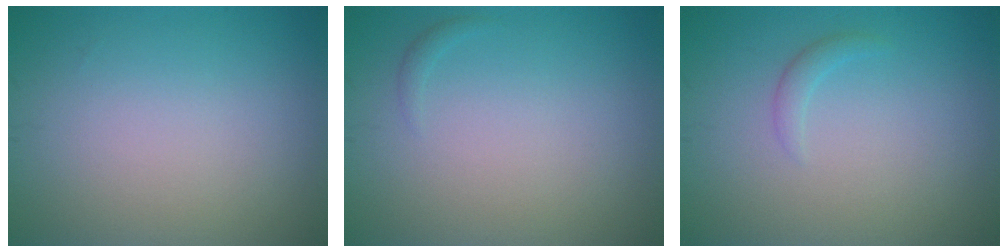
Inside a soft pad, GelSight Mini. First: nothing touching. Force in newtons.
{"total": 0.5, "press": 0.5, "slide": 0.1}
{"total": 1.0, "press": 1.0, "slide": 0.1}